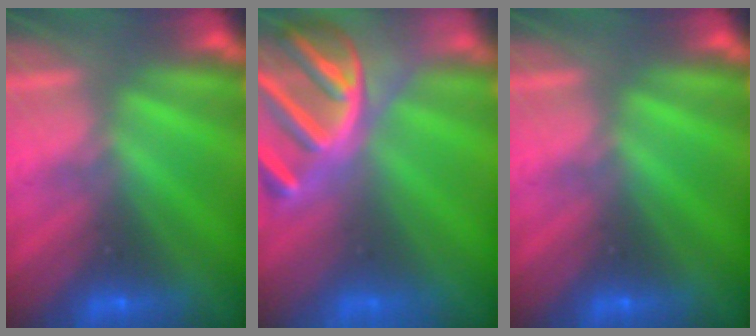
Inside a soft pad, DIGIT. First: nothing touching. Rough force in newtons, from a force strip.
{"total": 6.9}
{"total": 0.0}